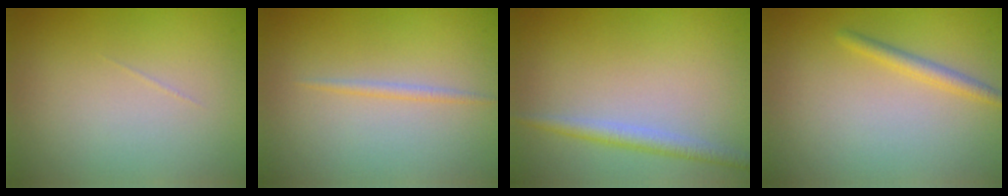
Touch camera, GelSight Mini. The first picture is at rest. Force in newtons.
{"total": 0.9, "press": 0.9, "slide": 0.1}
{"total": 2.1, "press": 2.1, "slide": 0.0}
{"total": 1.6, "press": 1.6, "slide": 0.1}